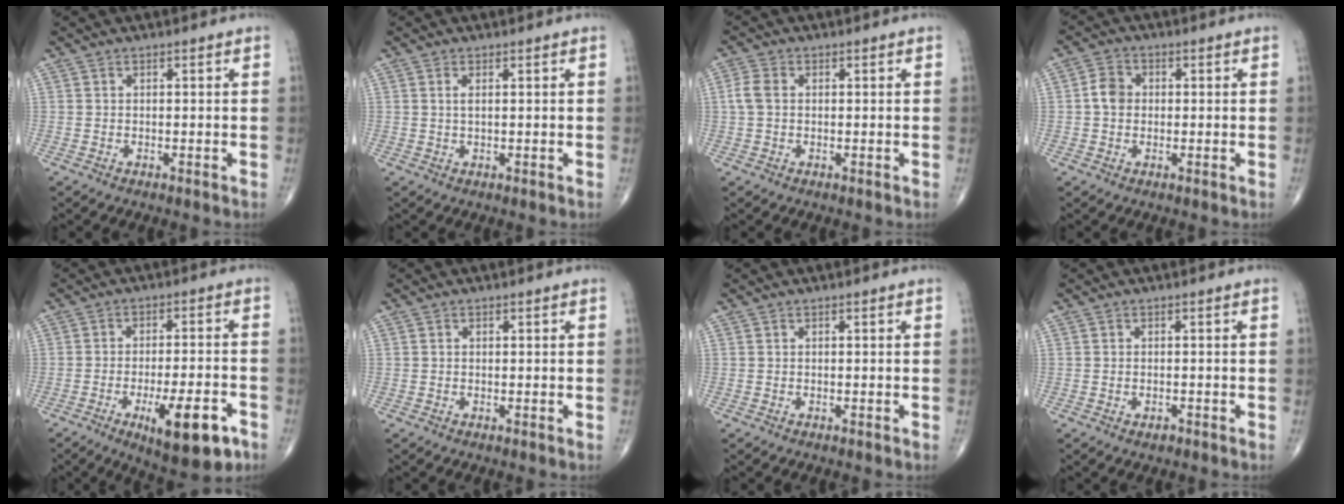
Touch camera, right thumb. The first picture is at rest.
{"total": 1.4, "force": [0.4, 0.4, 1.2], "torque": [-0.030, 0.001, 0.010]}
{"total": 3.2, "force": [0.3, 2.3, 2.3], "torque": [-0.057, 0.009, 0.001]}
{"total": 4.0, "force": [0.0, 3.3, 2.3], "torque": [-0.034, 0.009, -0.007]}
{"total": 12.1, "force": [-5.6, 3.7, 10.0], "torque": [-0.141, 0.019, -0.074]}
{"total": 0.0}
{"total": 0.0}
{"total": 1.1, "force": [-0.6, 0.7, 0.7], "torque": [-0.011, 0.002, -0.007]}